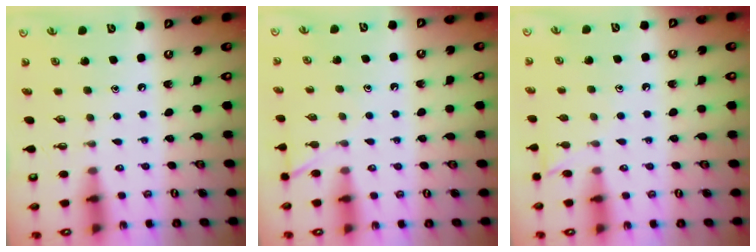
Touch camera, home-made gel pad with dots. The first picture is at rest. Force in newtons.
{"total": 6.4, "press": 6.4, "slide": 0.3}
{"total": 6.2, "press": 6.1, "slide": 0.6}